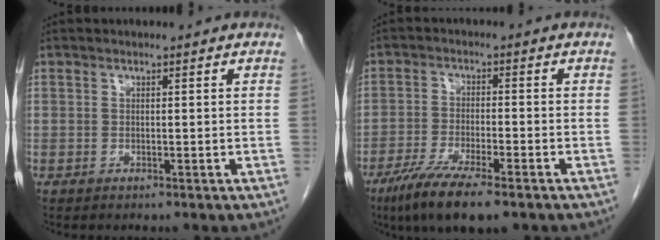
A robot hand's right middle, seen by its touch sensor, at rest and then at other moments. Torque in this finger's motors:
{"motor_torque": [1.15, -0.99, 0.48, 0.14]}